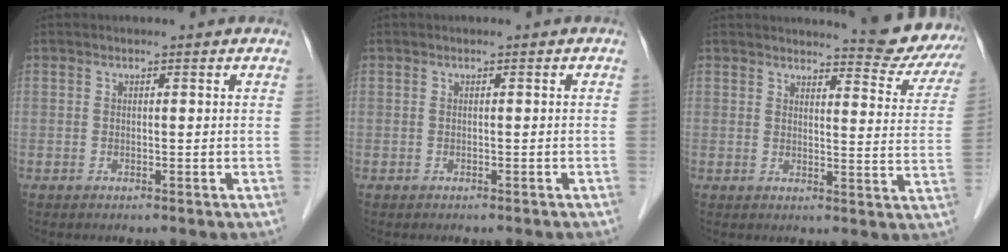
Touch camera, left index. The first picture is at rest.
{"total": 0.9, "force": [-0.8, 0.2, 0.3], "torque": [-0.005, -0.004, -0.009]}
{"total": 12.9, "force": [12.4, 1.7, 3.2], "torque": [-0.021, -0.062, 0.121]}